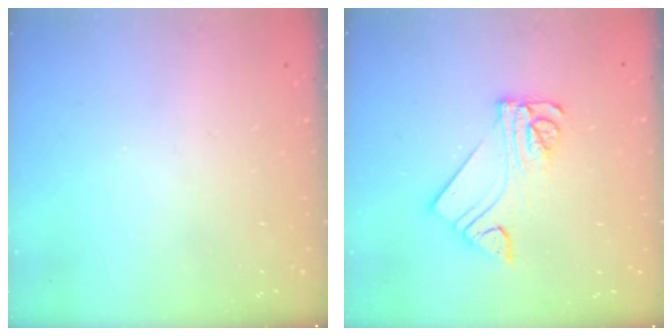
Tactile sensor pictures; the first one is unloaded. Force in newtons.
{"total": 11.1, "press": 11.1, "slide": 1.1}